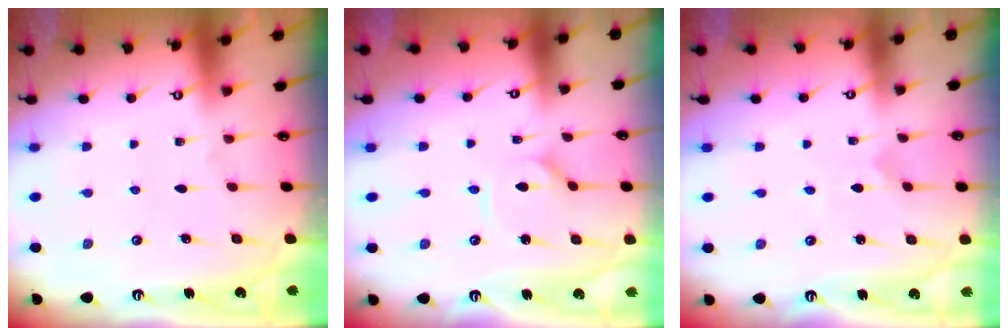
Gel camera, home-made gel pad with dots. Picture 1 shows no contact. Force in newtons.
{"total": 1.8, "press": 1.8, "slide": 0.3}
{"total": 0.0}